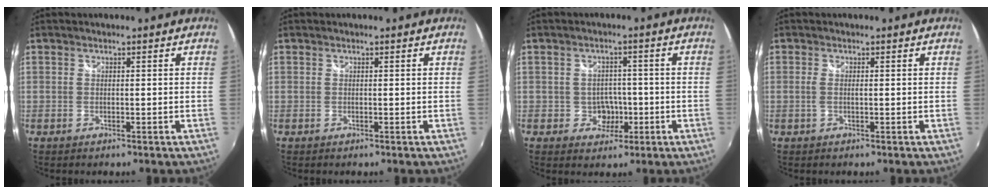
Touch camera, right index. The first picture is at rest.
{"total": 0.0}
{"total": 4.3, "force": [-1.2, 3.9, 1.4], "torque": [-0.031, 0.011, -0.007]}
{"total": 1.3, "force": [0.0, 0.2, 1.3], "torque": [-0.030, -0.001, -0.002]}